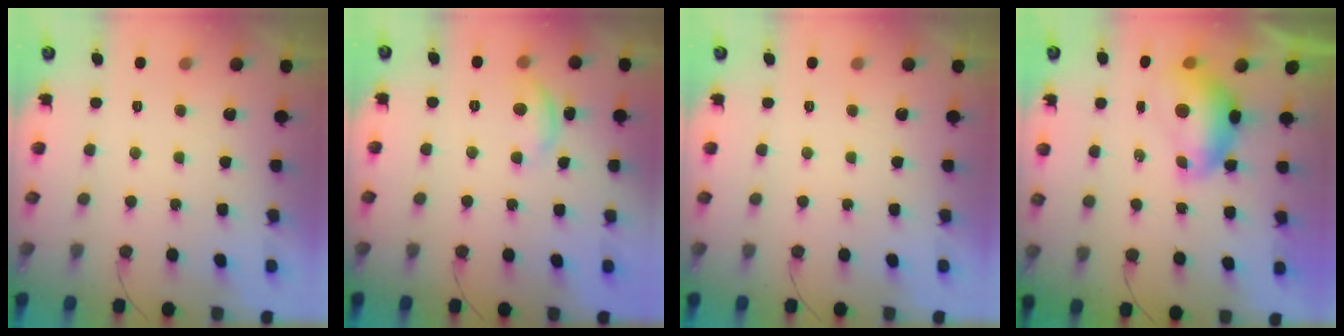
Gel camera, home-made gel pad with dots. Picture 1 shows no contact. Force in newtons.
{"total": 6.9, "press": 6.8, "slide": 0.4}
{"total": 0.0}
{"total": 7.6, "press": 7.5, "slide": 0.9}